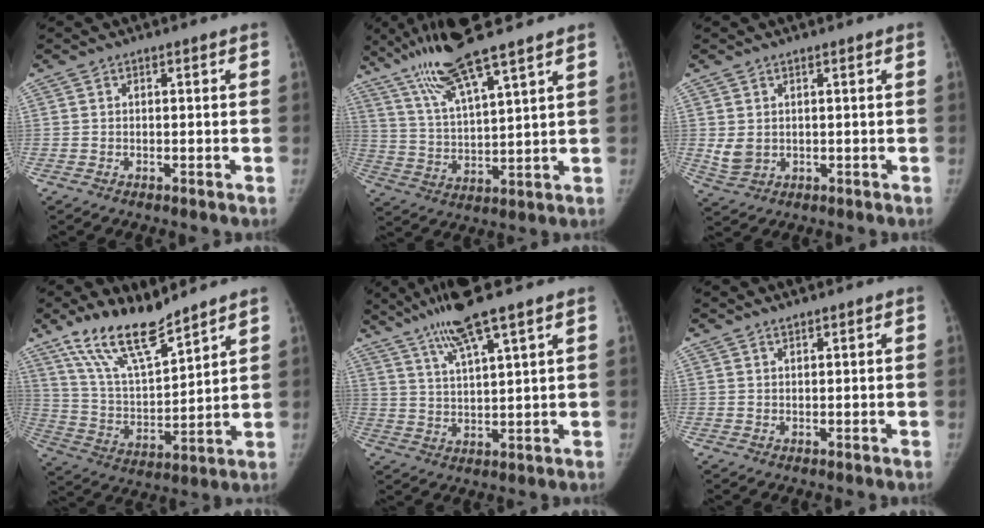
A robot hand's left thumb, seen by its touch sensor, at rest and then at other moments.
{"total": 14.1, "force": [10.4, 1.2, 9.5], "torque": [-0.178, -0.040, 0.200]}
{"total": 3.2, "force": [0.9, 2.2, 2.2], "torque": [-0.043, -0.007, 0.026]}
{"total": 15.1, "force": [11.7, 4.0, 8.6], "torque": [-0.141, -0.063, 0.230]}
{"total": 10.4, "force": [7.2, 0.4, 7.5], "torque": [-0.143, -0.021, 0.138]}
{"total": 1.2, "force": [1.1, 0.2, 0.4], "torque": [-0.005, -0.004, 0.021]}